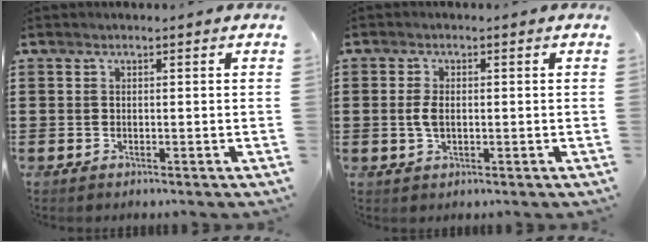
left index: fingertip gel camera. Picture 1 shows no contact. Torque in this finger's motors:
{"motor_torque": [0.60, 0.61, 0.23, 0.09]}